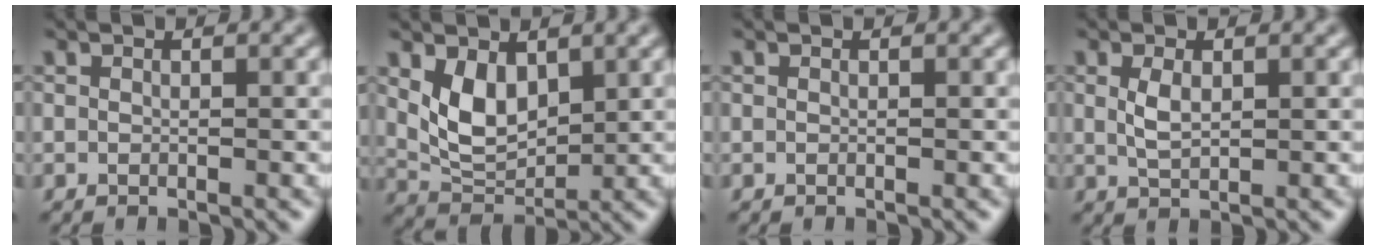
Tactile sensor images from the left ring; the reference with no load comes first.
{"total": 4.5, "force": [1.7, 2.8, 3.1], "torque": [-0.063, -0.009, 0.039]}
{"total": 0.0}
{"total": 2.0, "force": [0.5, 1.0, 1.7], "torque": [-0.042, 0.000, 0.014]}